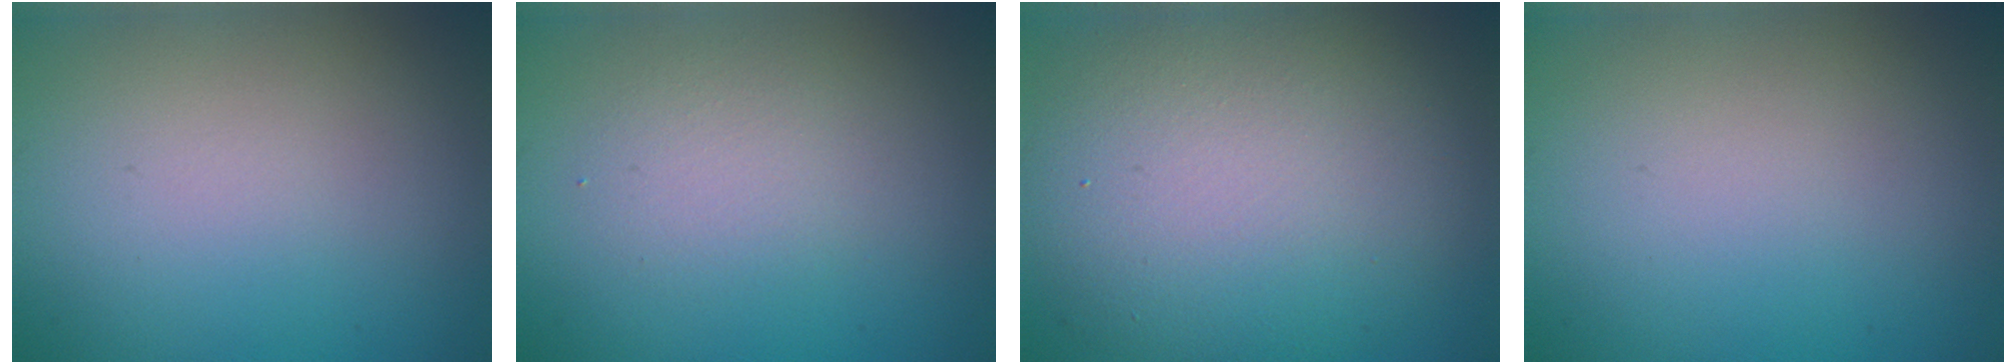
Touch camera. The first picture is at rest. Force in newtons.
{"total": 2.1, "press": 2.1, "slide": 0.1}
{"total": 10.5, "press": 10.5, "slide": 0.6}
{"total": 0.0}